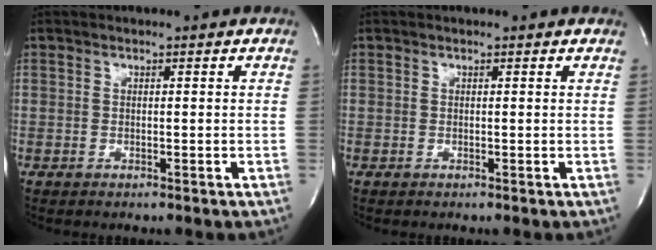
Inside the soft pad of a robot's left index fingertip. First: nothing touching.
{"total": 0.8, "force": [0.7, 0.4, 0.1], "torque": [-0.009, 0.009, 0.004]}